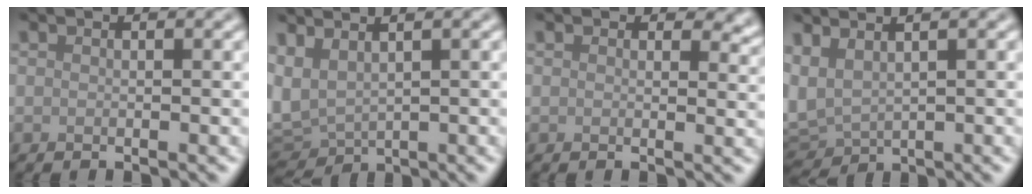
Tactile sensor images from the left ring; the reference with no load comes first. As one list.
[{"total": 5.3, "force": [1.1, 3.1, 4.1], "torque": [-0.106, -0.002, 0.030]}, {"total": 2.8, "force": [1.7, 1.8, 1.4], "torque": [-0.022, -0.006, 0.022]}, {"total": 3.9, "force": [1.2, 2.3, 2.9], "torque": [-0.074, 0.003, 0.025]}]